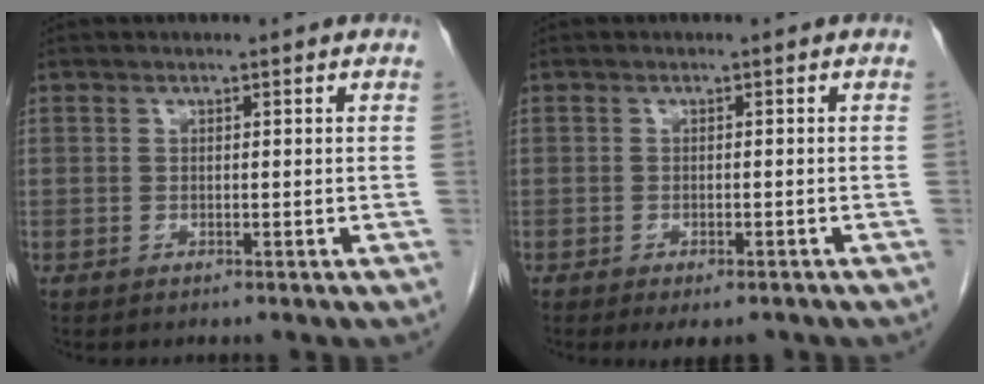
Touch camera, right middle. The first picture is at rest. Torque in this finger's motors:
{"motor_torque": [0.05, -0.06, 0.01, 0.02]}